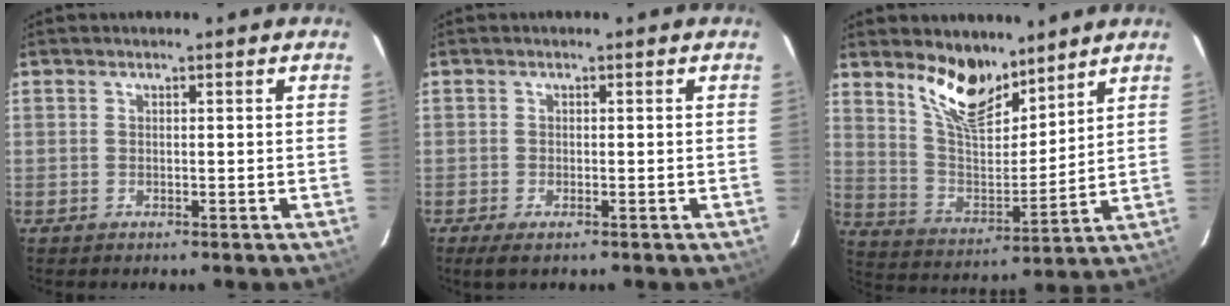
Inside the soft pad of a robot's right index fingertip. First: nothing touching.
{"total": 2.8, "force": [-1.9, 0.8, 1.9], "torque": [-0.043, -0.011, -0.033]}
{"total": 12.6, "force": [9.5, 5.0, 6.6], "torque": [-0.125, -0.003, 0.180]}